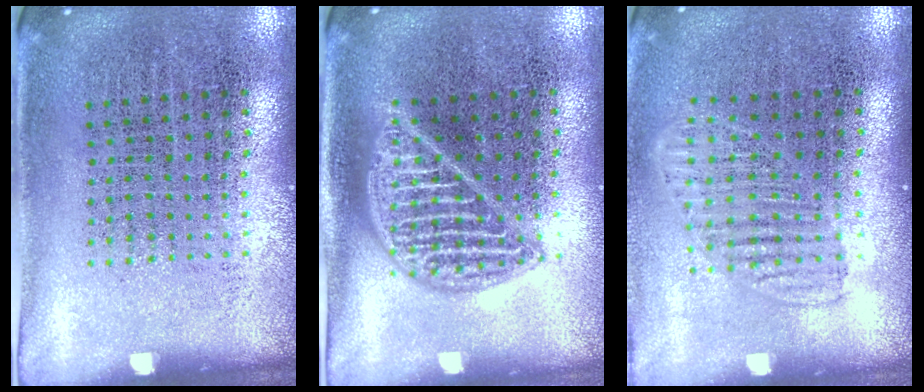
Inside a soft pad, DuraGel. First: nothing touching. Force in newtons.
{"total": 1.8, "press": 1.8, "slide": 0.2}
{"total": 1.4, "press": 1.2, "slide": 0.7}